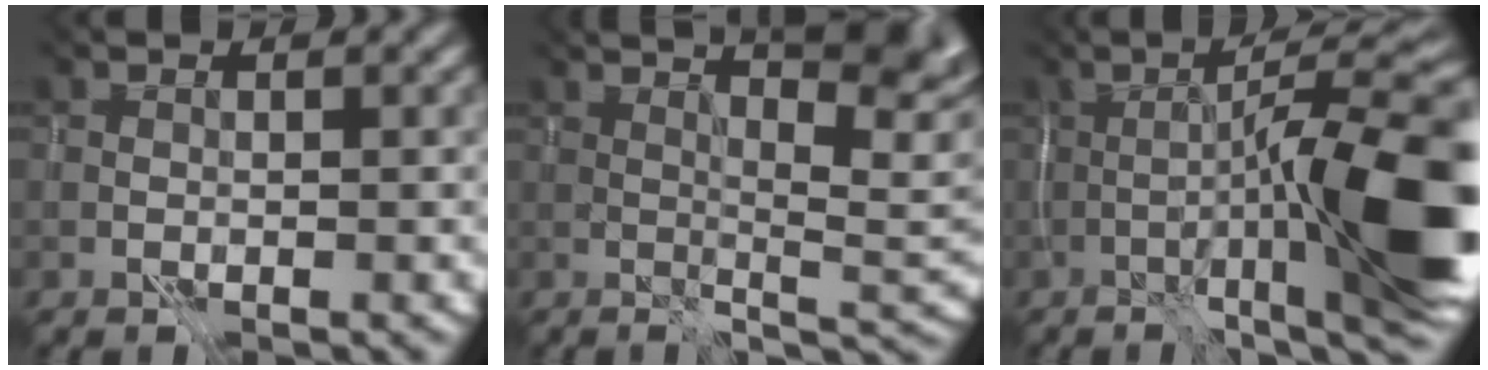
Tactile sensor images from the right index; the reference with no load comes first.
{"total": 8.8, "force": [3.7, 1.8, 7.8], "torque": [-0.063, 0.029, 0.061]}
{"total": 11.9, "force": [-4.4, 0.7, 11.1], "torque": [-0.164, 0.003, -0.050]}